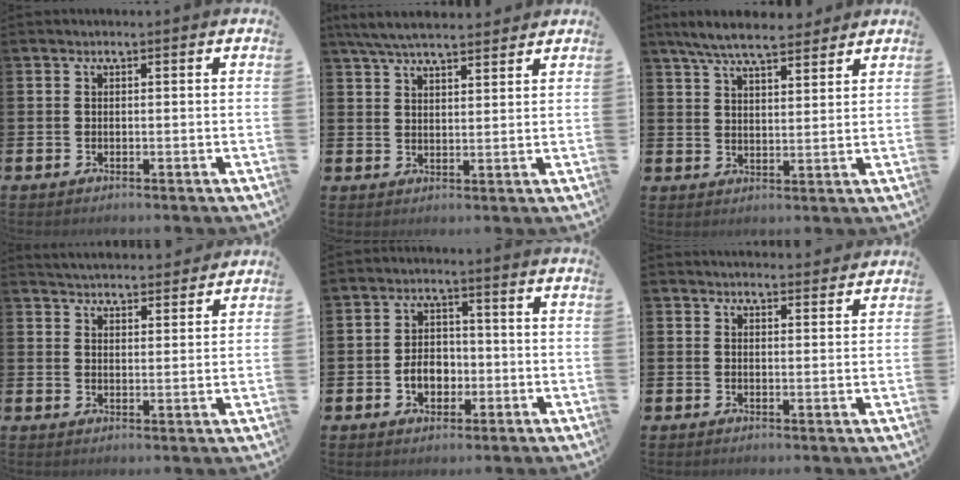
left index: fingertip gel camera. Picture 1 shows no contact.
{"total": 5.7, "force": [5.4, 0.9, 1.7], "torque": [-0.052, -0.015, 0.100]}
{"total": 7.2, "force": [6.6, 1.4, 2.5], "torque": [-0.064, -0.021, 0.121]}
{"total": 3.7, "force": [3.7, 0.3, -0.2], "torque": [-0.005, -0.024, 0.068]}
{"total": 4.5, "force": [-1.2, 3.3, 2.8], "torque": [-0.041, 0.001, -0.029]}
{"total": 2.6, "force": [2.6, 0.3, 0.0], "torque": [0.004, -0.018, 0.045]}